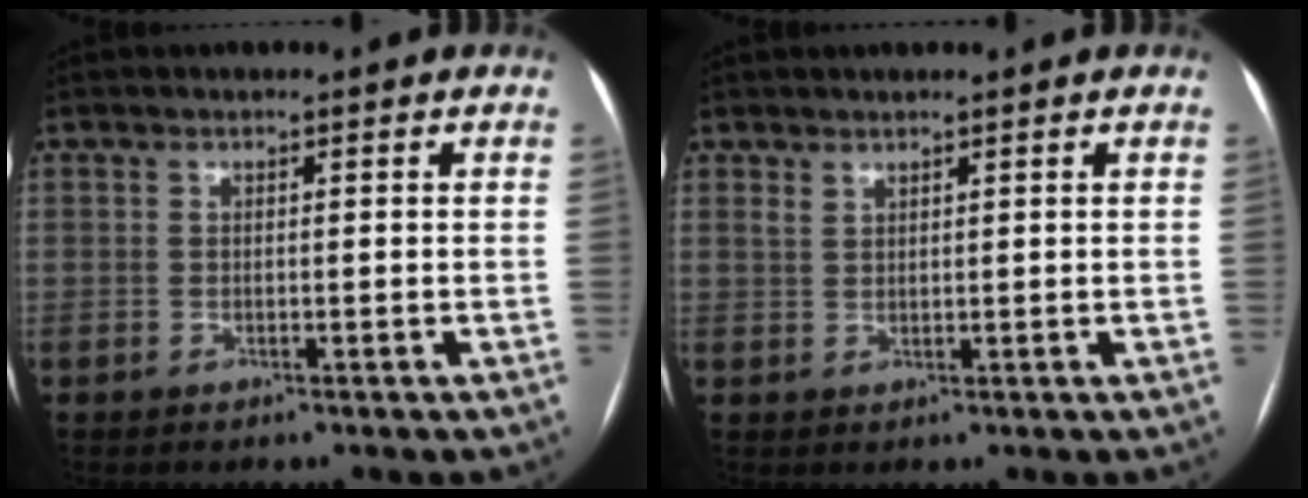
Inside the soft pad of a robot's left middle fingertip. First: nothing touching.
{"total": 1.1, "force": [1.0, 0.3, 0.3], "torque": [-0.005, 0.001, 0.021]}